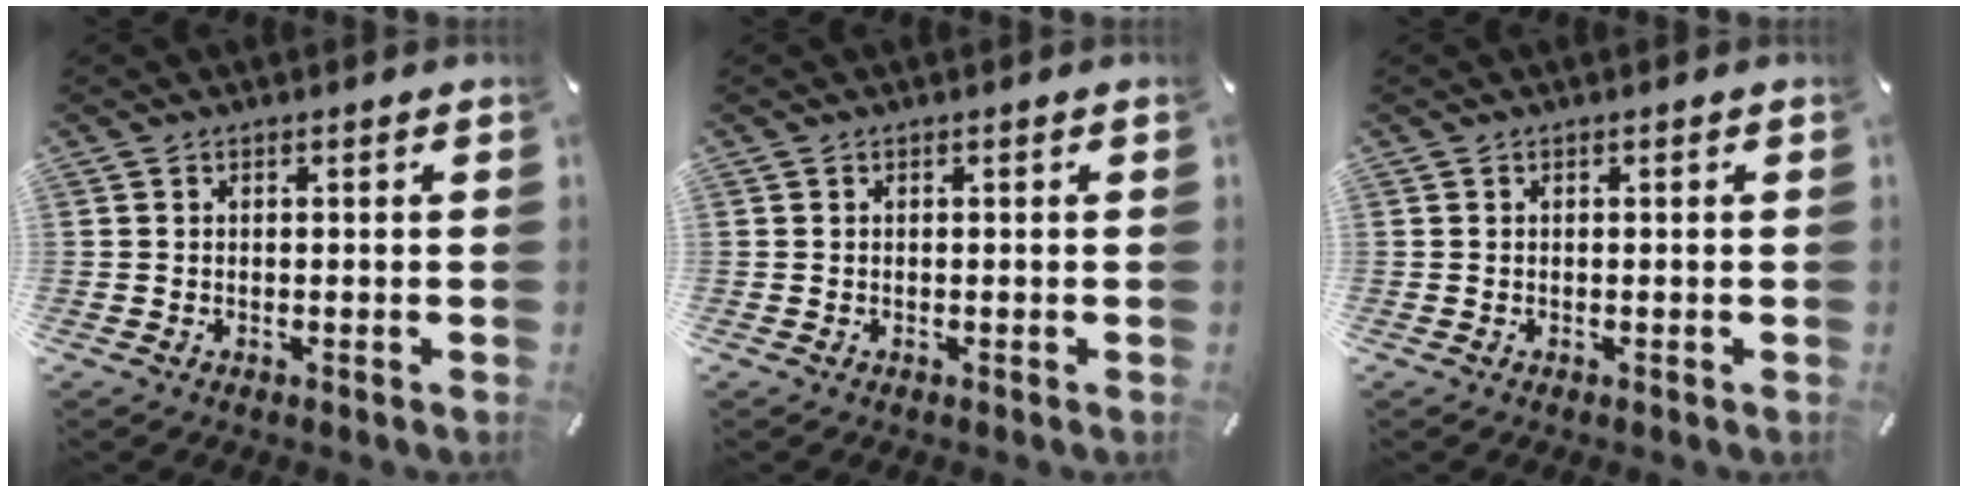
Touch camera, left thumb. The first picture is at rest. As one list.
[{"total": 0.0}, {"total": 0.0}]